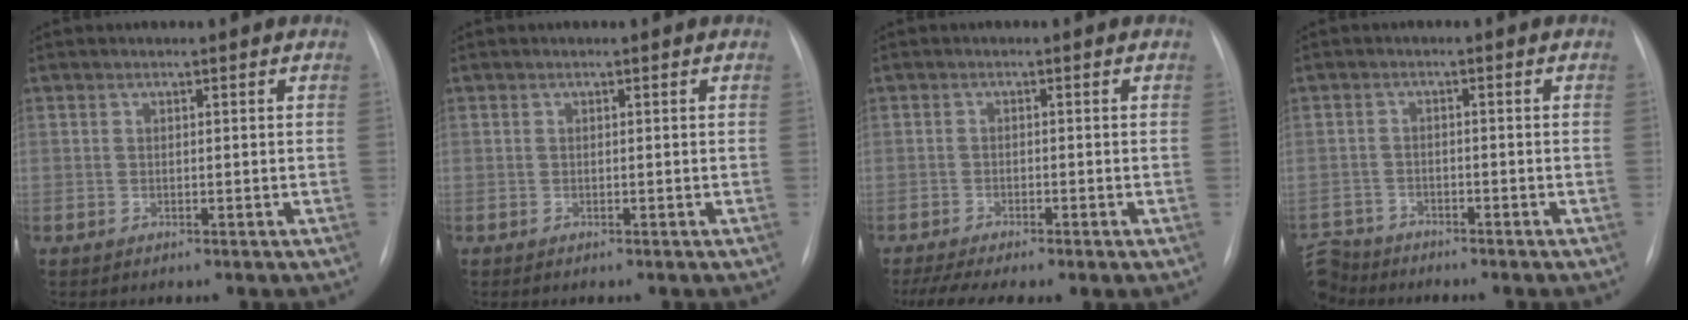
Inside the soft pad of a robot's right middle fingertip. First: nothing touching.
{"total": 0.0}
{"total": 6.6, "force": [-4.9, 1.1, 4.4], "torque": [-0.071, -0.007, -0.078]}
{"total": 5.9, "force": [-5.6, 2.1, -0.3], "torque": [0.005, -0.002, -0.107]}